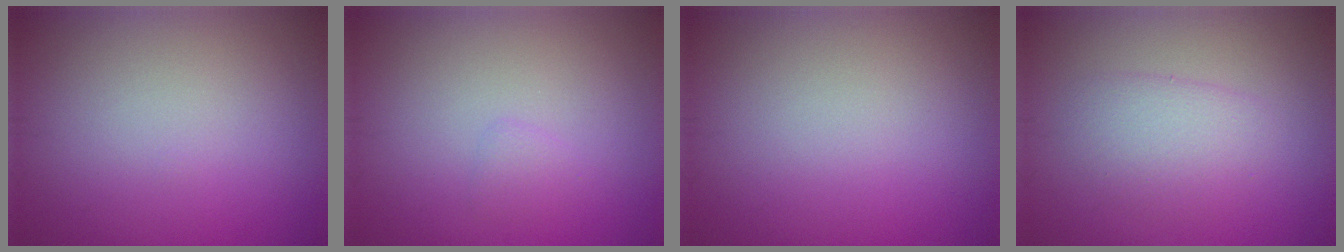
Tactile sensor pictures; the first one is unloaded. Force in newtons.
{"total": 0.8, "press": 0.8, "slide": 0.0}
{"total": 0.0}
{"total": 2.6, "press": 2.6, "slide": 0.2}